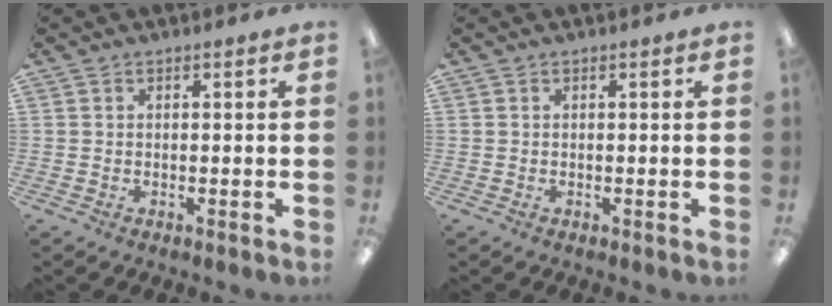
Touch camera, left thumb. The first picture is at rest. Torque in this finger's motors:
{"motor_torque": [0.00, 0.00, 0.08, -0.06, 0.00]}